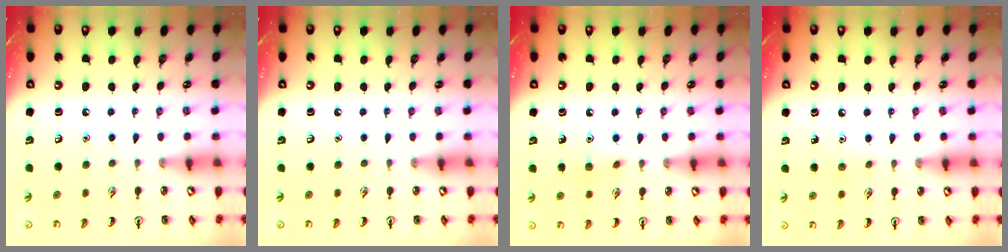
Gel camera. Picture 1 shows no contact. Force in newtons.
{"total": 0.0}
{"total": 6.4, "press": 6.2, "slide": 1.4}
{"total": 4.7, "press": 4.4, "slide": 1.5}